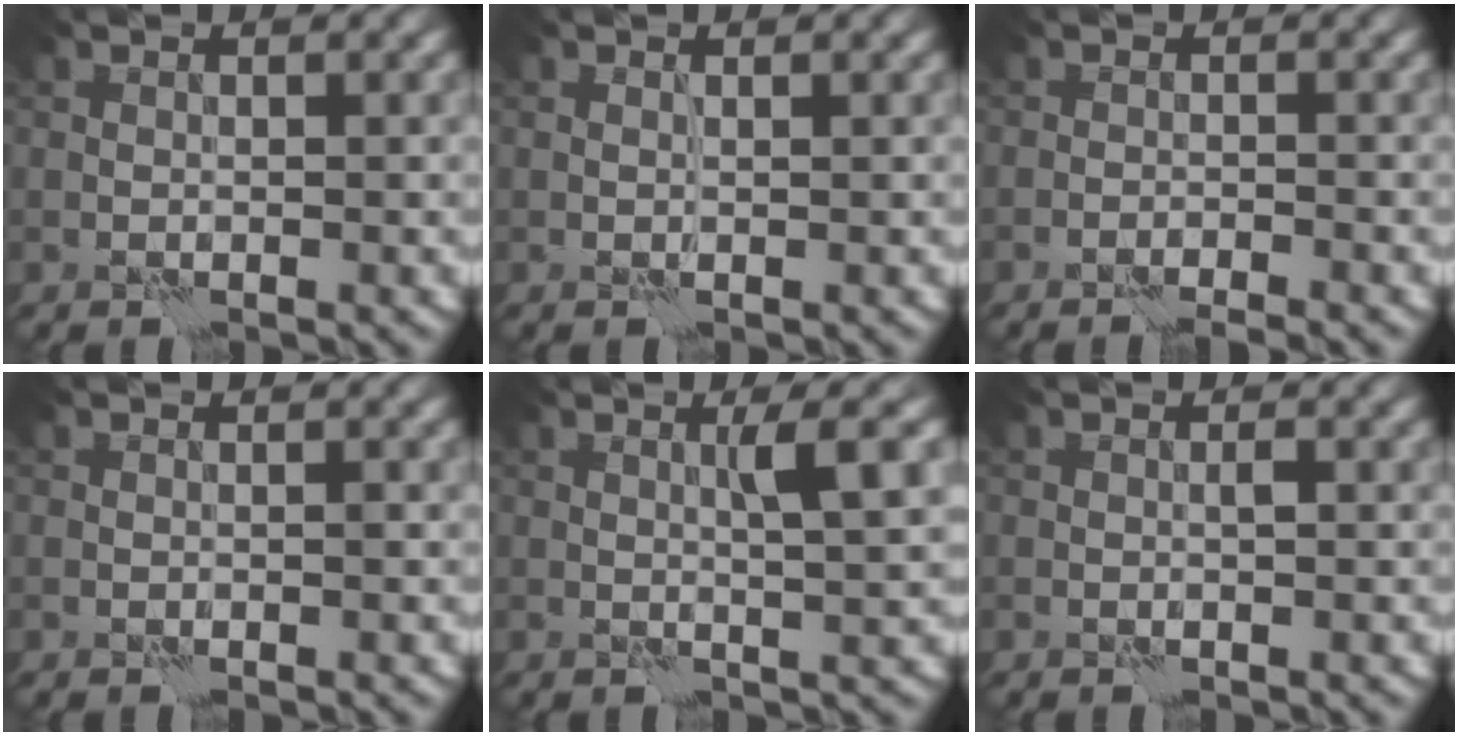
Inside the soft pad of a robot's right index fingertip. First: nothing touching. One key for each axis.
{"total": 0.0}
{"total": 2.0, "fx": -1.9, "fy": -0.2, "fz": 0.8, "tx": -0.019, "ty": 0.004, "tz": -0.031}
{"total": 0.0}
{"total": 2.9, "fx": 0.7, "fy": -0.1, "fz": 2.8, "tx": -0.047, "ty": 0.004, "tz": 0.009}
{"total": 0.6, "fx": -0.2, "fy": -0.1, "fz": 0.5, "tx": -0.011, "ty": 0.003, "tz": -0.002}